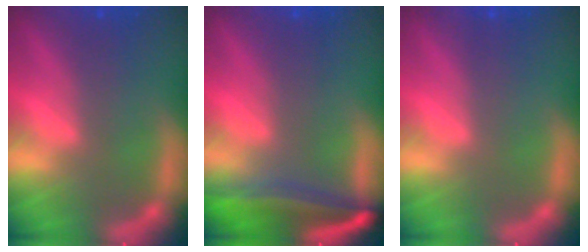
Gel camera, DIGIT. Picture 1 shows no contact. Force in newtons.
{"total": 8.0}
{"total": 0.0}